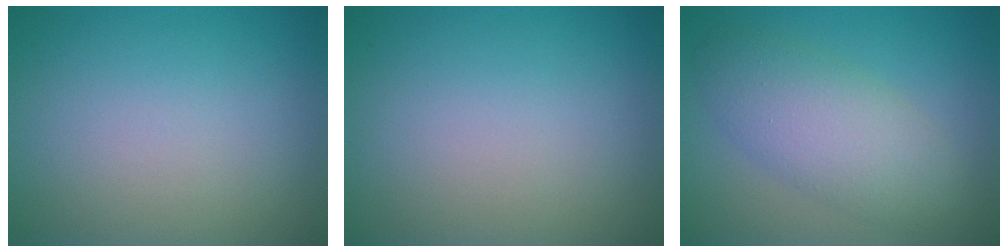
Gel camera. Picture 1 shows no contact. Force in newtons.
{"total": 0.0}
{"total": 5.4, "press": 5.4, "slide": 0.1}